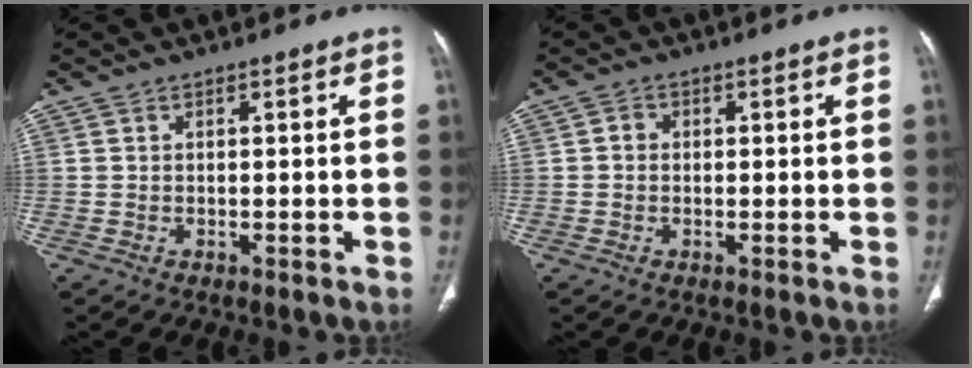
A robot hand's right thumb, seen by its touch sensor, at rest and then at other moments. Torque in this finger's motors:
{"motor_torque": [-0.43, -0.42, 0.34, -0.34, -0.05]}